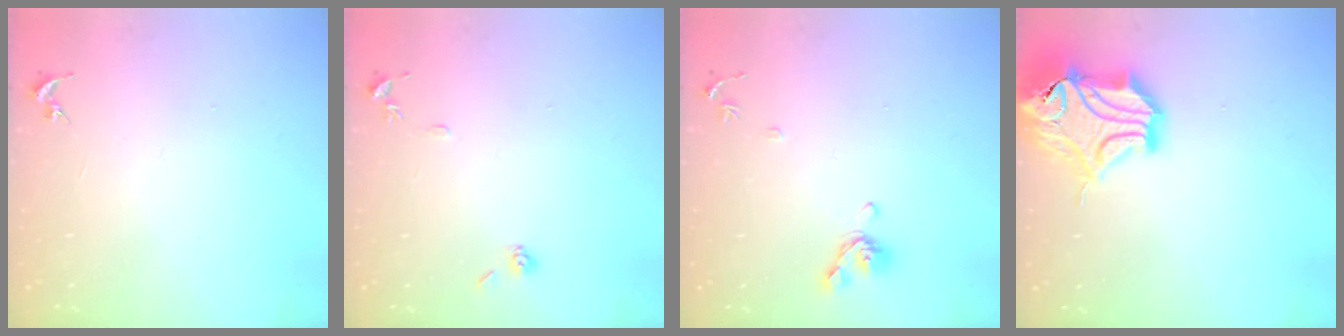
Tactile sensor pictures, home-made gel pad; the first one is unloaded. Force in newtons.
{"total": 7.2, "press": 7.2, "slide": 0.8}
{"total": 8.4, "press": 8.3, "slide": 1.5}
{"total": 20.0, "press": 19.8, "slide": 2.7}